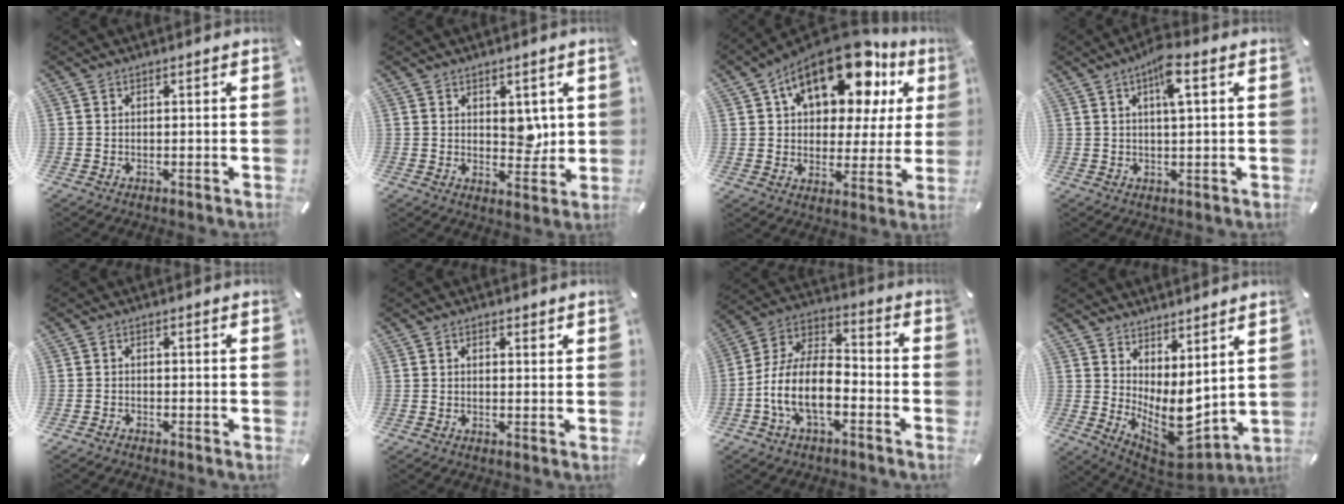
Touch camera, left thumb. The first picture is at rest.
{"total": 4.6, "force": [1.7, 3.2, 2.8], "torque": [-0.019, -0.015, 0.025]}
{"total": 20.8, "force": [11.9, 11.1, 12.9], "torque": [-0.206, -0.064, 0.202]}
{"total": 6.7, "force": [2.6, 1.4, 6.0], "torque": [-0.106, -0.001, 0.039]}
{"total": 1.1, "force": [-1.1, 0.3, 0.2], "torque": [-0.004, 0.004, -0.023]}
{"total": 1.2, "force": [0.4, 0.7, 0.9], "torque": [-0.011, 0.001, 0.004]}
{"total": 12.7, "force": [-5.7, 6.8, 9.2], "torque": [-0.192, 0.016, -0.105]}
{"total": 8.7, "force": [1.8, 5.4, 6.6], "torque": [-0.099, -0.061, 0.044]}